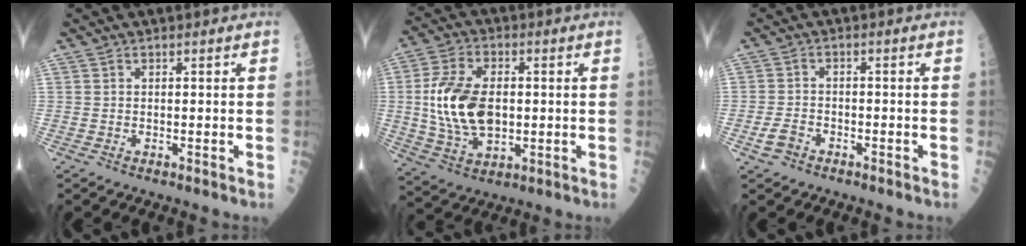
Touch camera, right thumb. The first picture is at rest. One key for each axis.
{"total": 14.7, "fx": 0.4, "fy": 8.5, "fz": 12.0, "tx": -0.226, "ty": 0.001, "tz": 0.010}
{"total": 3.0, "fx": -1.7, "fy": 1.9, "fz": 1.5, "tx": -0.033, "ty": 0.013, "tz": -0.031}